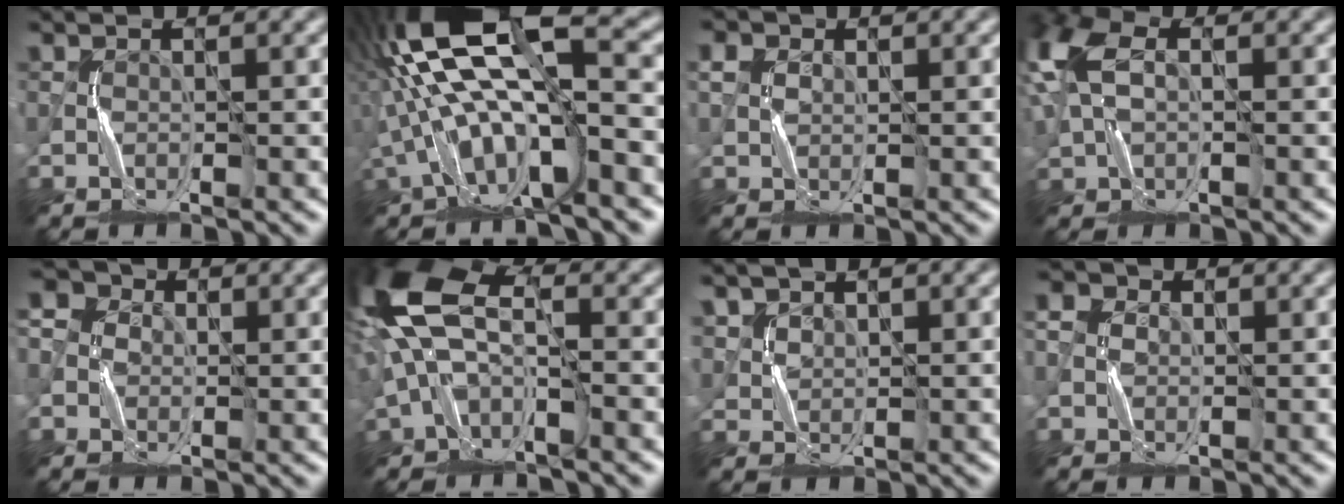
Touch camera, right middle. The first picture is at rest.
{"total": 14.0, "force": [-0.5, 5.2, 13.0], "torque": [-0.247, 0.022, -0.004]}
{"total": 2.0, "force": [0.9, 1.7, 0.7], "torque": [-0.011, 0.011, 0.009]}
{"total": 7.0, "force": [1.9, 4.6, 5.0], "torque": [-0.139, 0.011, 0.032]}
{"total": 4.6, "force": [0.0, 4.1, 2.1], "torque": [-0.045, 0.015, -0.015]}
{"total": 9.4, "force": [0.3, 5.4, 7.7], "torque": [-0.167, 0.019, -0.011]}
{"total": 1.6, "force": [1.4, 0.6, -0.7], "torque": [0.019, -0.001, 0.033]}
{"total": 3.2, "force": [0.5, 2.9, 1.3], "torque": [-0.018, 0.012, -0.011]}